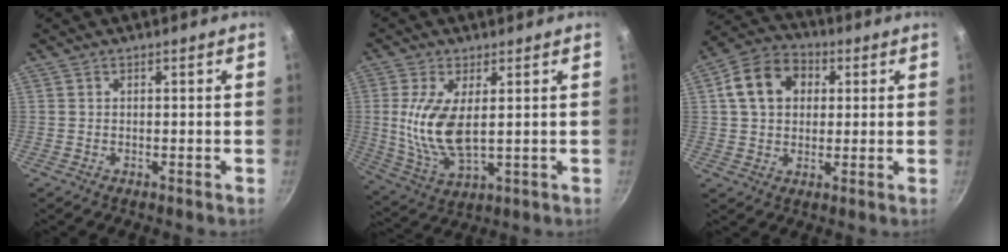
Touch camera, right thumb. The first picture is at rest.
{"total": 11.4, "force": [1.4, 5.1, 10.1], "torque": [-0.207, -0.015, 0.036]}
{"total": 11.4, "force": [2.7, 8.9, 6.7], "torque": [-0.089, 0.018, 0.030]}